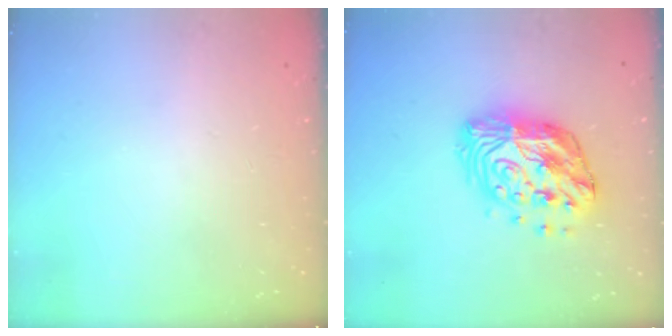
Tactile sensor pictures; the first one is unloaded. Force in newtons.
{"total": 15.8, "press": 15.7, "slide": 1.3}